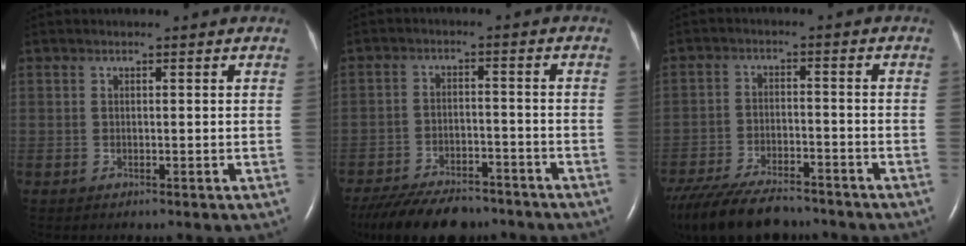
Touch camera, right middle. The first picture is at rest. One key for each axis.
{"total": 14.8, "fx": -12.2, "fy": 5.4, "fz": 6.5, "tx": -0.133, "ty": -0.014, "tz": -0.183}
{"total": 16.0, "fx": -13.3, "fy": 4.7, "fz": 7.6, "tx": -0.175, "ty": -0.026, "tz": -0.212}